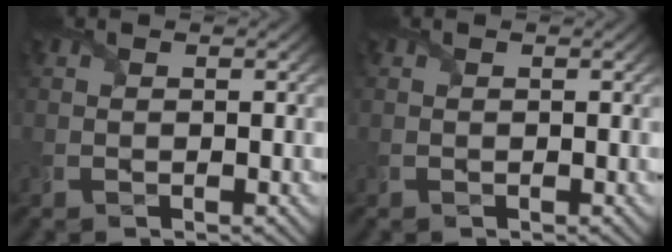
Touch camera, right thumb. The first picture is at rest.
{"total": 0.0}